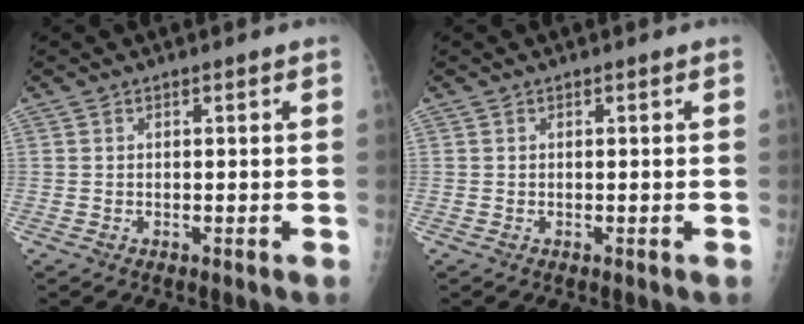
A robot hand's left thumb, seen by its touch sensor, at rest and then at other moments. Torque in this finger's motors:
{"motor_torque": [0.00, 0.00, -0.01, -0.01, 0.00]}